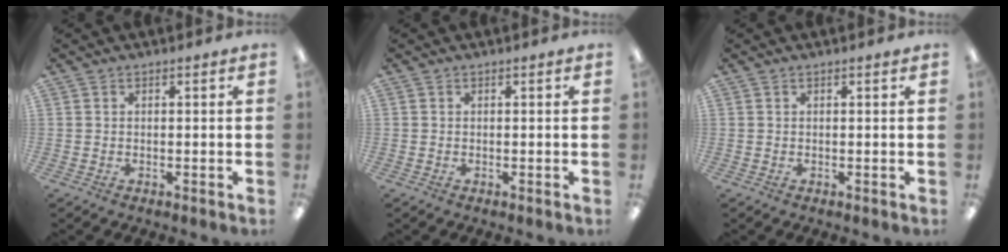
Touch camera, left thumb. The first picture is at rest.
{"total": 0.0}
{"total": 0.0}